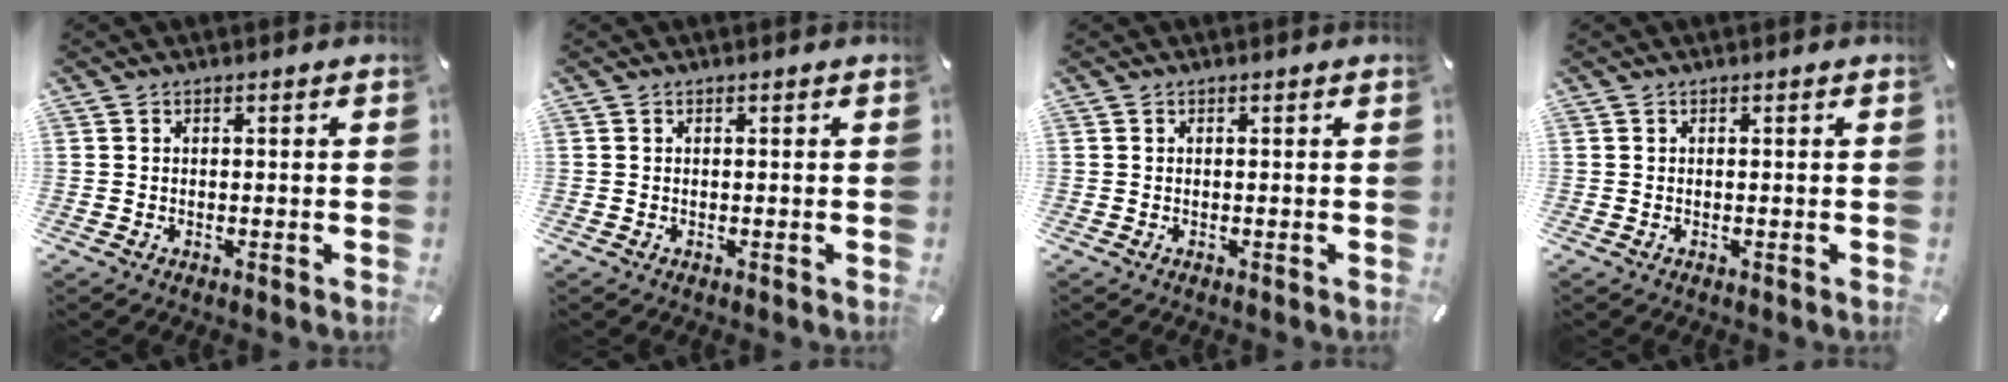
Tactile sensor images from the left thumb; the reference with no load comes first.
{"total": 0.0}
{"total": 0.0}
{"total": 0.0}